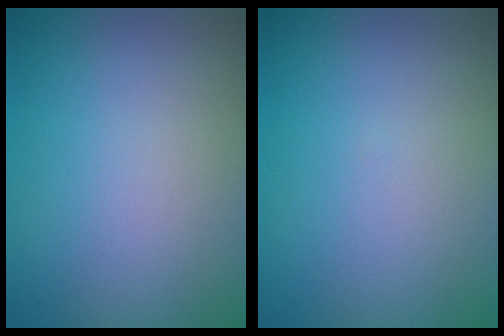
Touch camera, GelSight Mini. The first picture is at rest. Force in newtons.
{"total": 0.0}